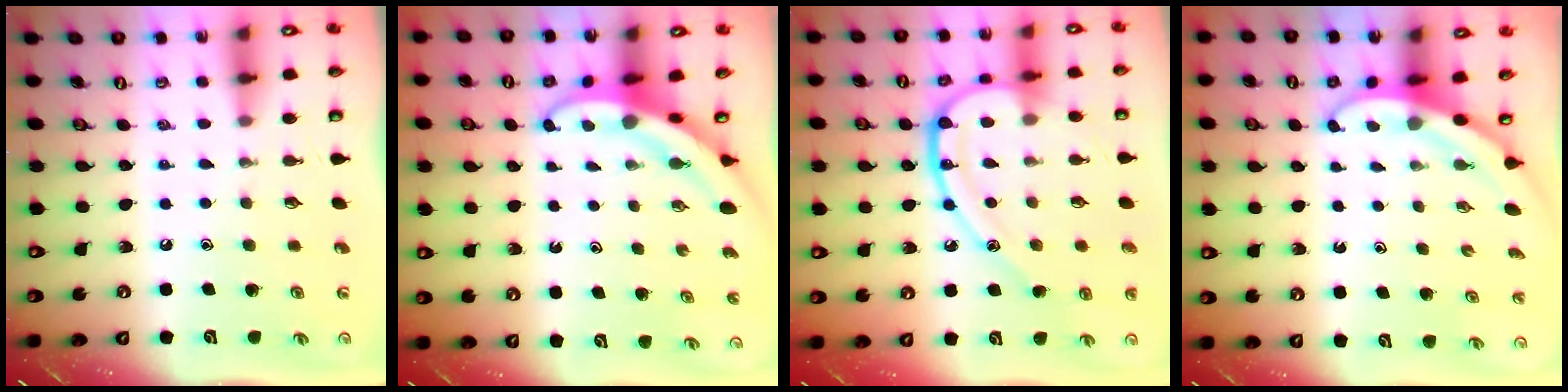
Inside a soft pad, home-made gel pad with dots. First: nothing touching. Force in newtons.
{"total": 3.9, "press": 3.8, "slide": 0.6}
{"total": 16.6, "press": 16.5, "slide": 1.2}
{"total": 3.1, "press": 3.1, "slide": 0.1}